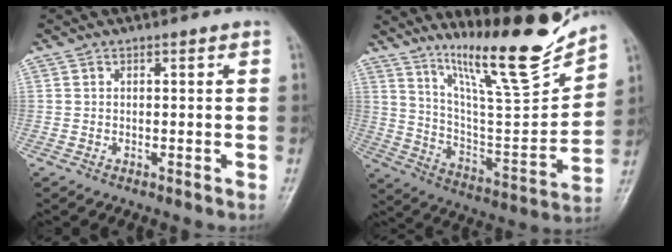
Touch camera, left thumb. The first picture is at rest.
{"total": 19.7, "force": [15.8, 2.2, 11.5], "torque": [-0.150, -0.107, 0.271]}